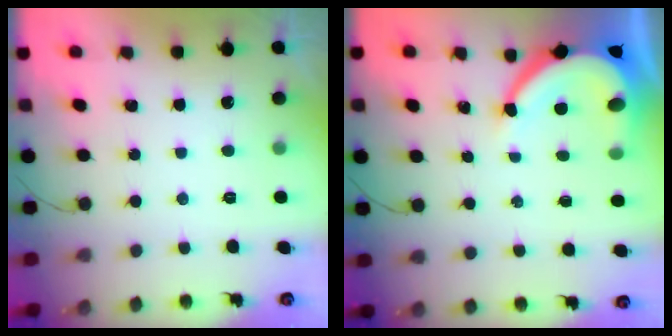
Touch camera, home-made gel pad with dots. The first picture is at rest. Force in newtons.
{"total": 10.5, "press": 10.4, "slide": 1.4}